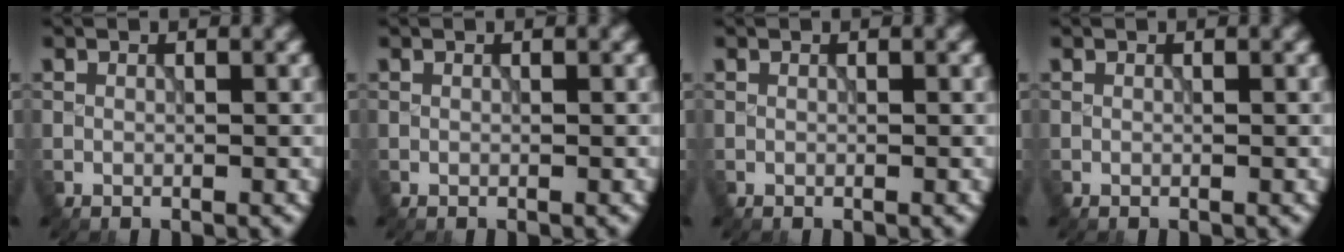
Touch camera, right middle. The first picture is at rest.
{"total": 0.0}
{"total": 0.0}
{"total": 0.0}